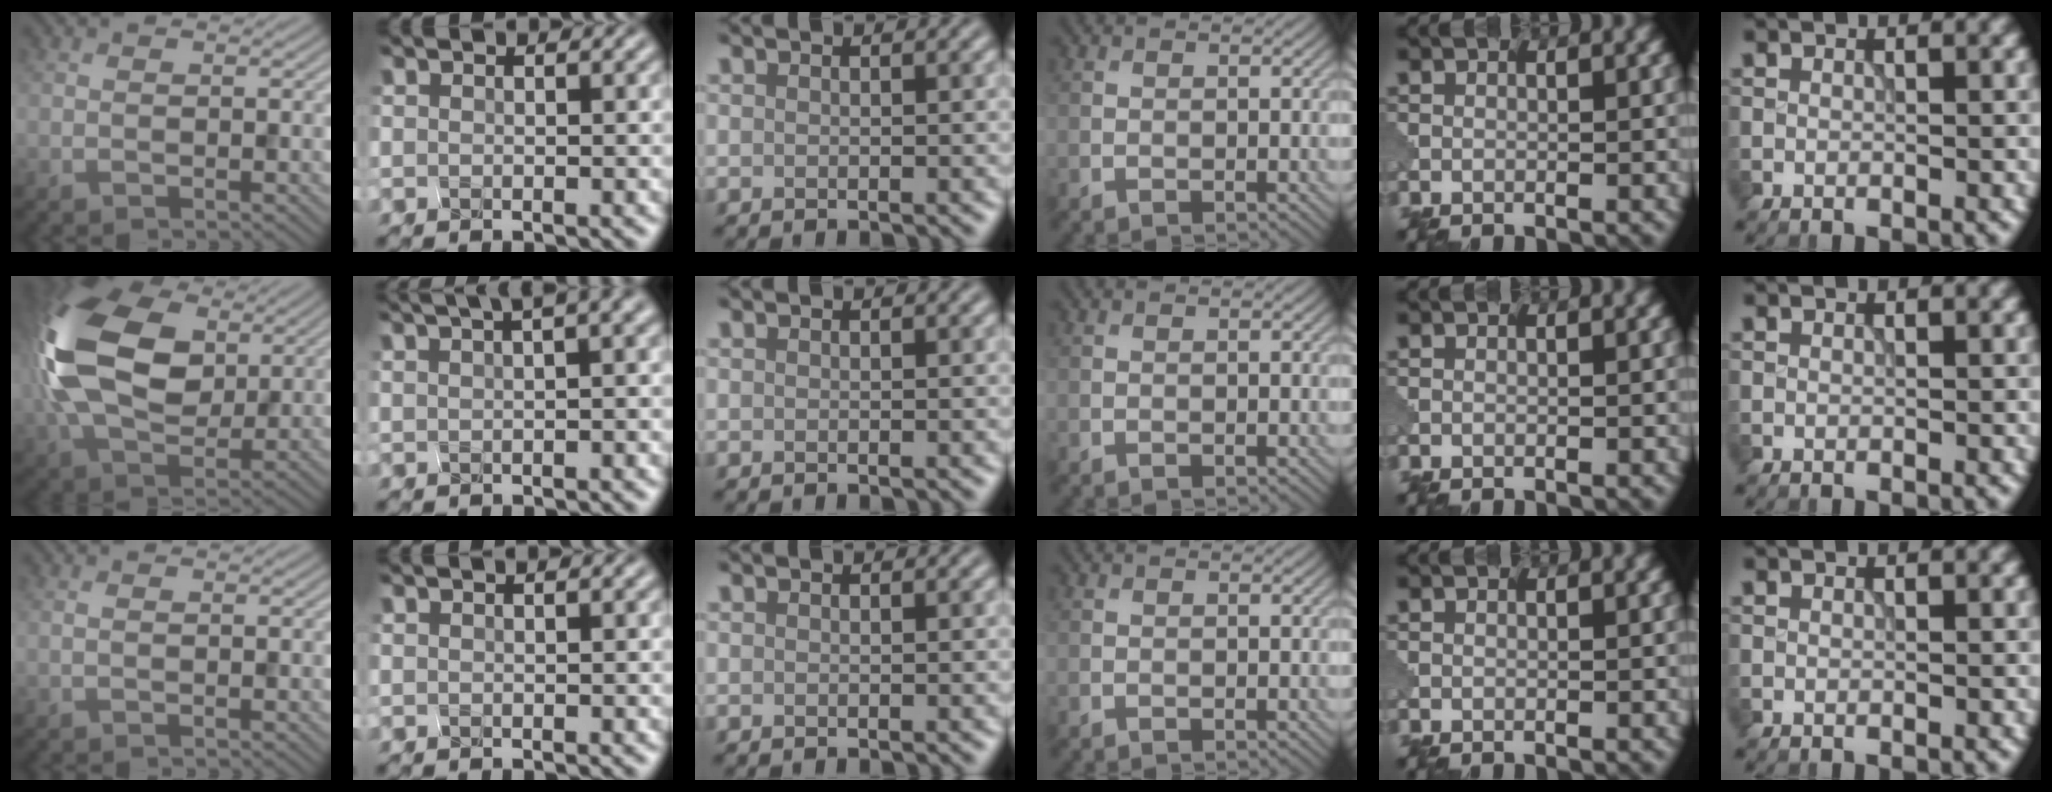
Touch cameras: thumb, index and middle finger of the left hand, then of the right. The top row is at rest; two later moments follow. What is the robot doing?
{"motion": "squeeze", "object": "clothespin"}